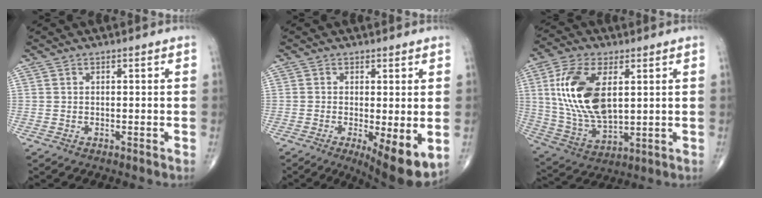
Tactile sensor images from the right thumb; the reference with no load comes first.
{"total": 9.3, "force": [-2.1, 2.9, 8.5], "torque": [-0.124, -0.025, -0.027]}
{"total": 16.9, "force": [3.9, 8.6, 14.0], "torque": [-0.278, -0.013, 0.082]}